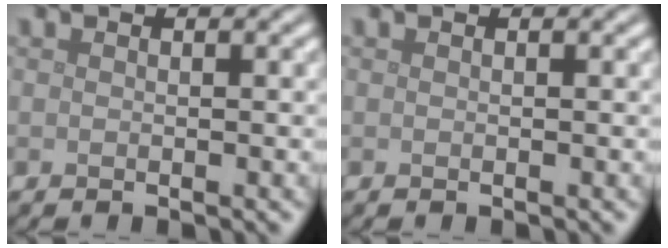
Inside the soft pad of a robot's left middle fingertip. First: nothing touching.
{"total": 0.0}